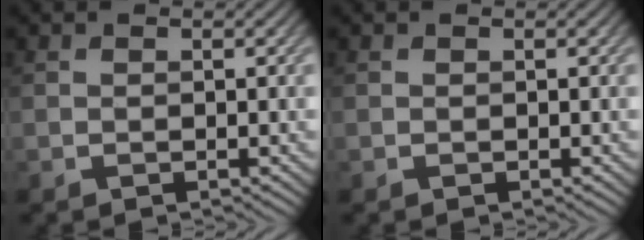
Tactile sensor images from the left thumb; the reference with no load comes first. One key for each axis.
{"total": 0.0}